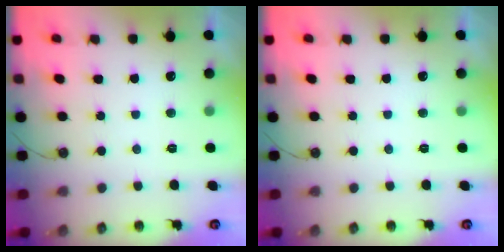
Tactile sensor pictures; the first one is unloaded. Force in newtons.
{"total": 0.0}